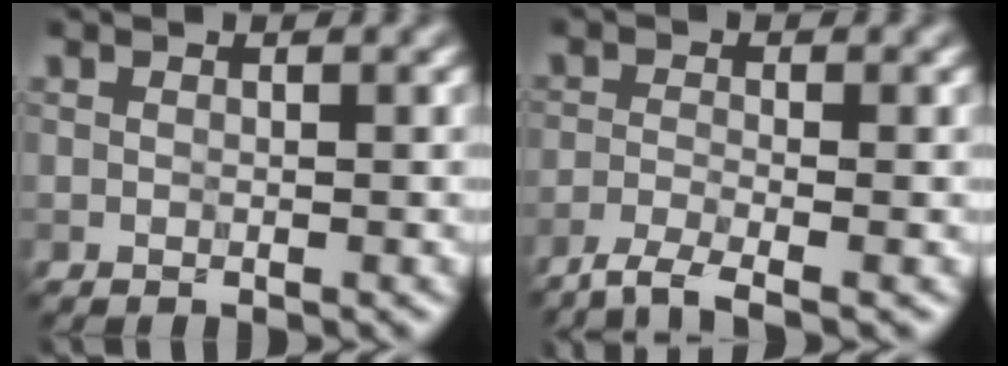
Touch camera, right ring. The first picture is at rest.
{"total": 3.2, "force": [-2.4, 0.5, 2.0], "torque": [-0.040, -0.004, -0.060]}